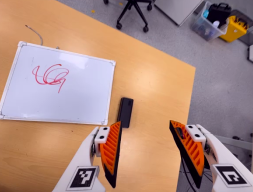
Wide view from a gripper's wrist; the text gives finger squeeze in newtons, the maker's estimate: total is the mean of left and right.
{"total": 0.0}